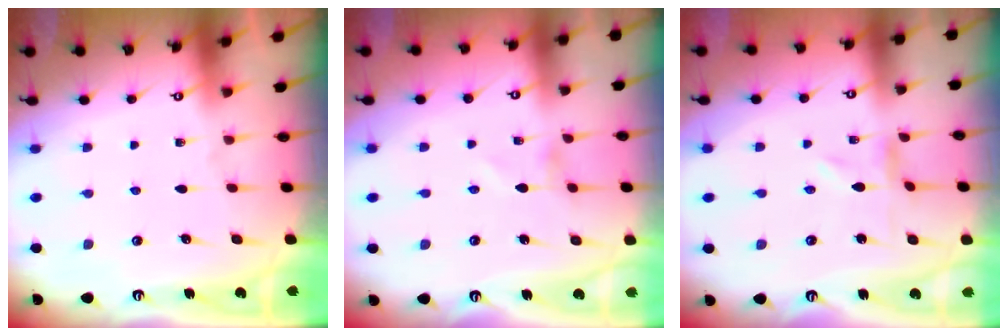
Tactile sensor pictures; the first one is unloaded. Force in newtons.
{"total": 1.4, "press": 1.4, "slide": 0.1}
{"total": 0.0}